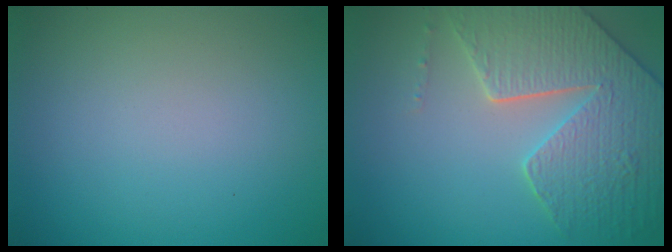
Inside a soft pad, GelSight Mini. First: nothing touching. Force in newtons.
{"total": 6.6, "press": 5.7, "slide": 3.4}